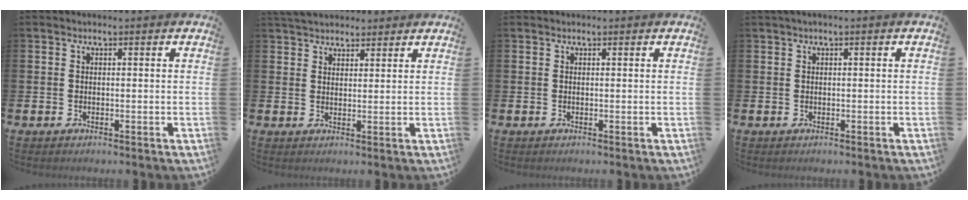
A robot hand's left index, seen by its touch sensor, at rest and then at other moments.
{"total": 3.7, "force": [3.5, 1.2, 0.2], "torque": [-0.007, -0.012, 0.065]}
{"total": 0.0}
{"total": 0.5, "force": [0.1, 0.0, 0.5], "torque": [-0.010, 0.002, 0.001]}